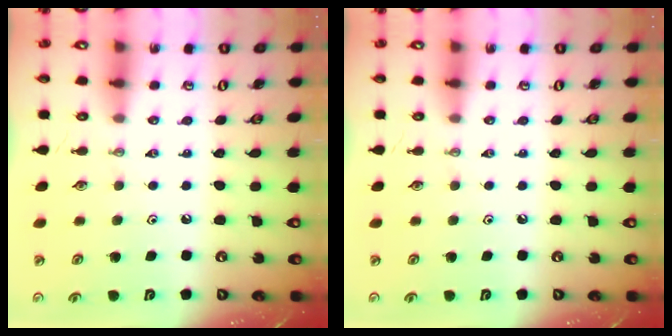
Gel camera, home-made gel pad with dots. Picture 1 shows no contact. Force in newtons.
{"total": 0.0}